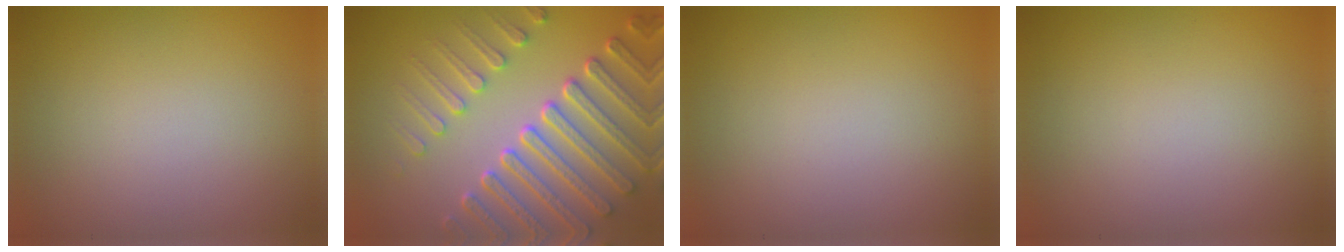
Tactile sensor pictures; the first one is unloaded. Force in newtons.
{"total": 8.0, "press": 6.1, "slide": 5.2}
{"total": 0.0}
{"total": 0.0}